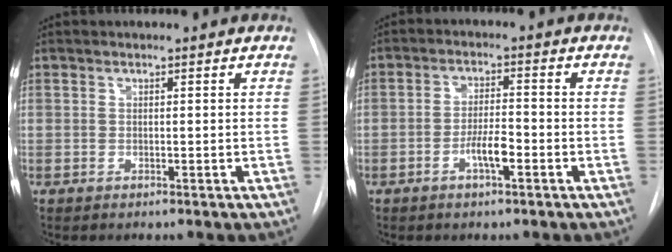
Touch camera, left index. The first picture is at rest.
{"total": 4.1, "force": [-1.8, 0.8, 3.6], "torque": [-0.066, 0.002, -0.035]}